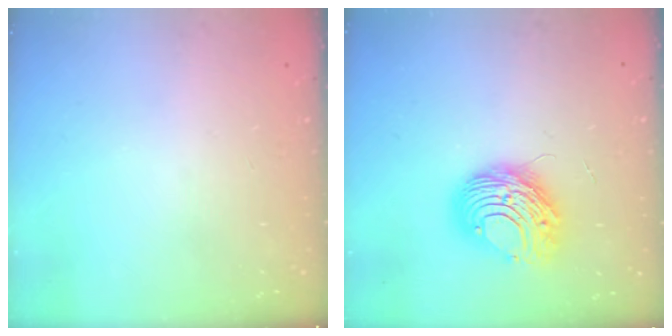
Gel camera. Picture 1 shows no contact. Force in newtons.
{"total": 9.7, "press": 9.7, "slide": 1.2}